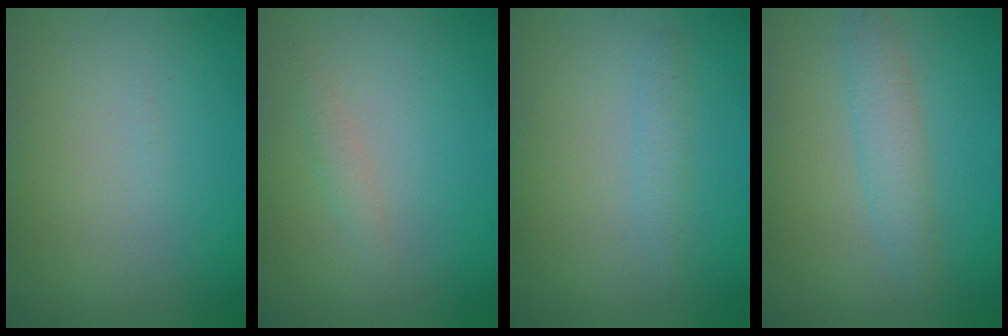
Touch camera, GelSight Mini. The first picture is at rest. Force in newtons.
{"total": 0.9, "press": 0.9, "slide": 0.1}
{"total": 1.3, "press": 1.3, "slide": 0.0}
{"total": 2.5, "press": 2.5, "slide": 0.1}